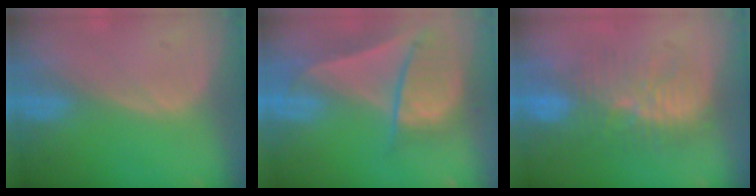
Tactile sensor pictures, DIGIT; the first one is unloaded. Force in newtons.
{"total": 9.2, "press": 8.0, "slide": 4.4}
{"total": 9.3, "press": 9.0, "slide": 2.4}